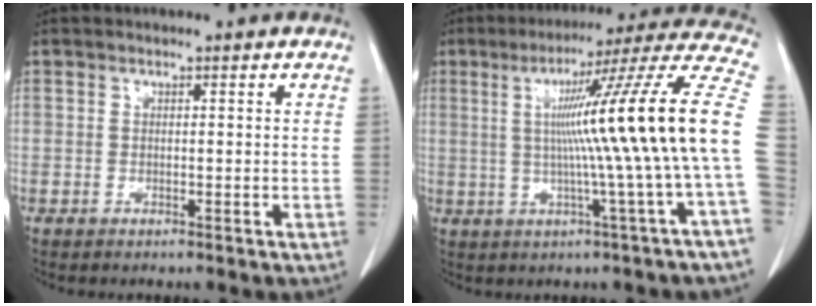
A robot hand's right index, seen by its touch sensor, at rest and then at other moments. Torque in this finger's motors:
{"motor_torque": [2.14, 0.00, 1.05, 0.21]}